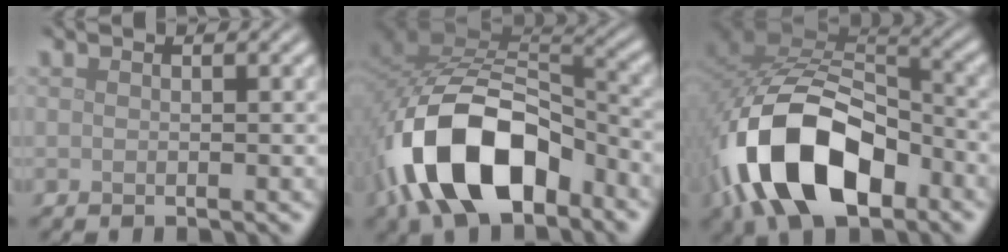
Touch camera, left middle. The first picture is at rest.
{"total": 13.3, "force": [-6.4, 7.1, 9.2], "torque": [-0.177, -0.008, -0.118]}
{"total": 13.8, "force": [-6.1, 7.7, 9.7], "torque": [-0.194, -0.009, -0.110]}